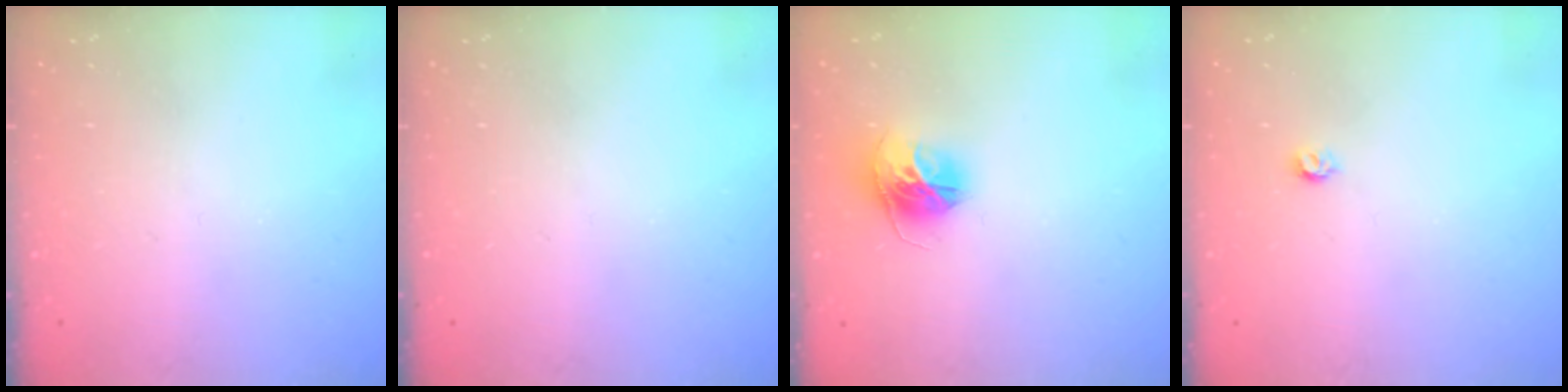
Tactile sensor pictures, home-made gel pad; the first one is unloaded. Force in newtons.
{"total": 0.0}
{"total": 12.0, "press": 12.0, "slide": 1.2}
{"total": 3.2, "press": 3.2, "slide": 0.5}